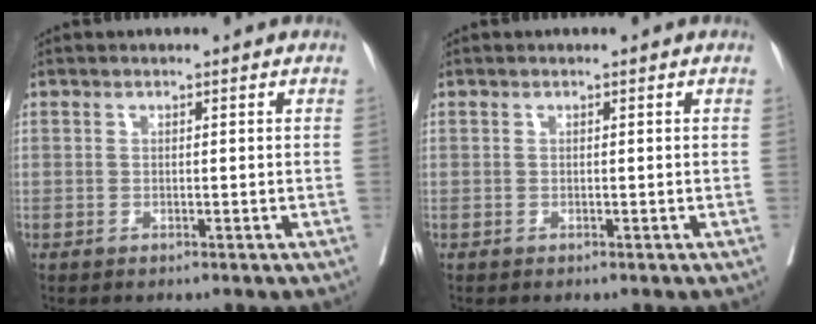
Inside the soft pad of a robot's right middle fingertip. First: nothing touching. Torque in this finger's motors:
{"motor_torque": [-0.02, -0.01, 0.00, 0.00]}